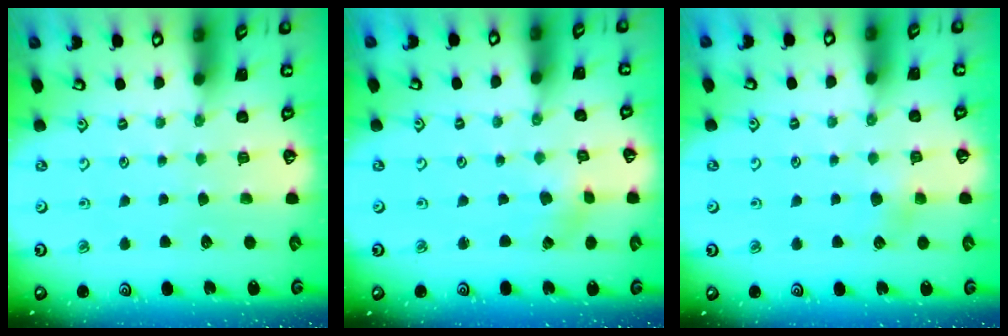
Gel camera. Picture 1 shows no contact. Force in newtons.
{"total": 0.7, "press": 0.7, "slide": 0.2}
{"total": 5.6, "press": 5.6, "slide": 0.4}